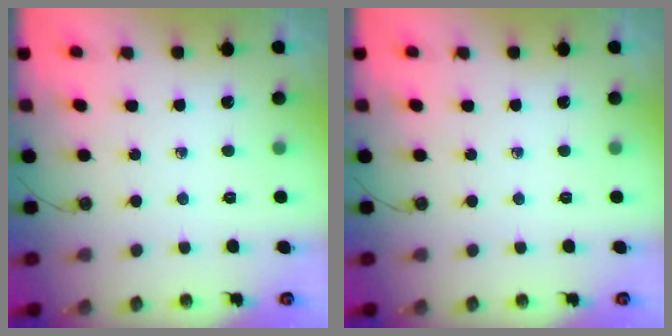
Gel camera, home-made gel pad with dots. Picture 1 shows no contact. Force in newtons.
{"total": 0.0}